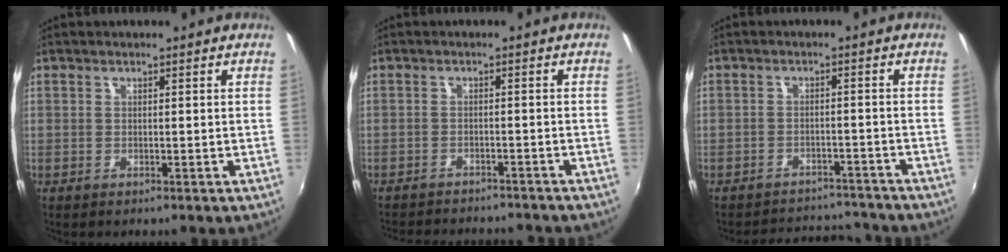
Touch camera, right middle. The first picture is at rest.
{"total": 11.1, "force": [-10.1, 2.7, 3.8], "torque": [-0.087, -0.015, -0.141]}
{"total": 10.0, "force": [-9.1, 3.9, 1.8], "torque": [-0.048, 0.028, -0.113]}